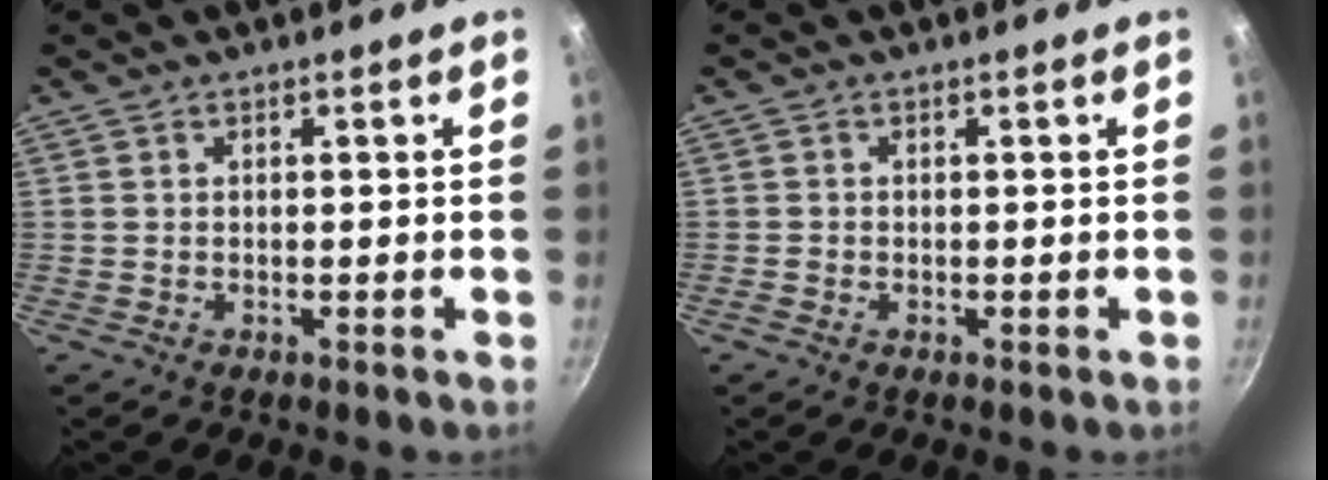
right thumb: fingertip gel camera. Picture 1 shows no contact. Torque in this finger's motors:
{"motor_torque": [-0.25, -0.48, 0.25, -0.06, -0.03]}